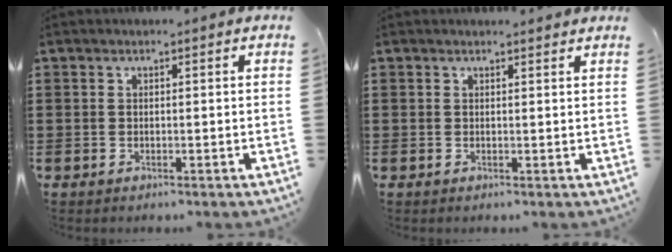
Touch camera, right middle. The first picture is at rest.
{"total": 0.8, "force": [0.8, 0.0, 0.2], "torque": [0.003, -0.004, 0.013]}